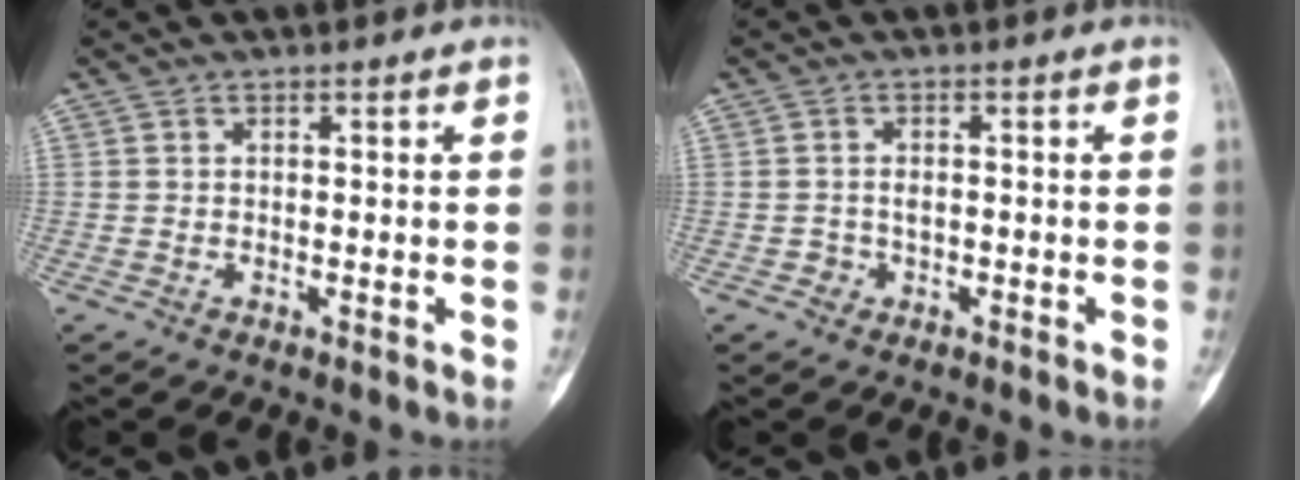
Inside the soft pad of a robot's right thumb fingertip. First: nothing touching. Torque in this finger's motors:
{"motor_torque": [-0.08, -0.07, -0.31, 0.19, -0.04]}